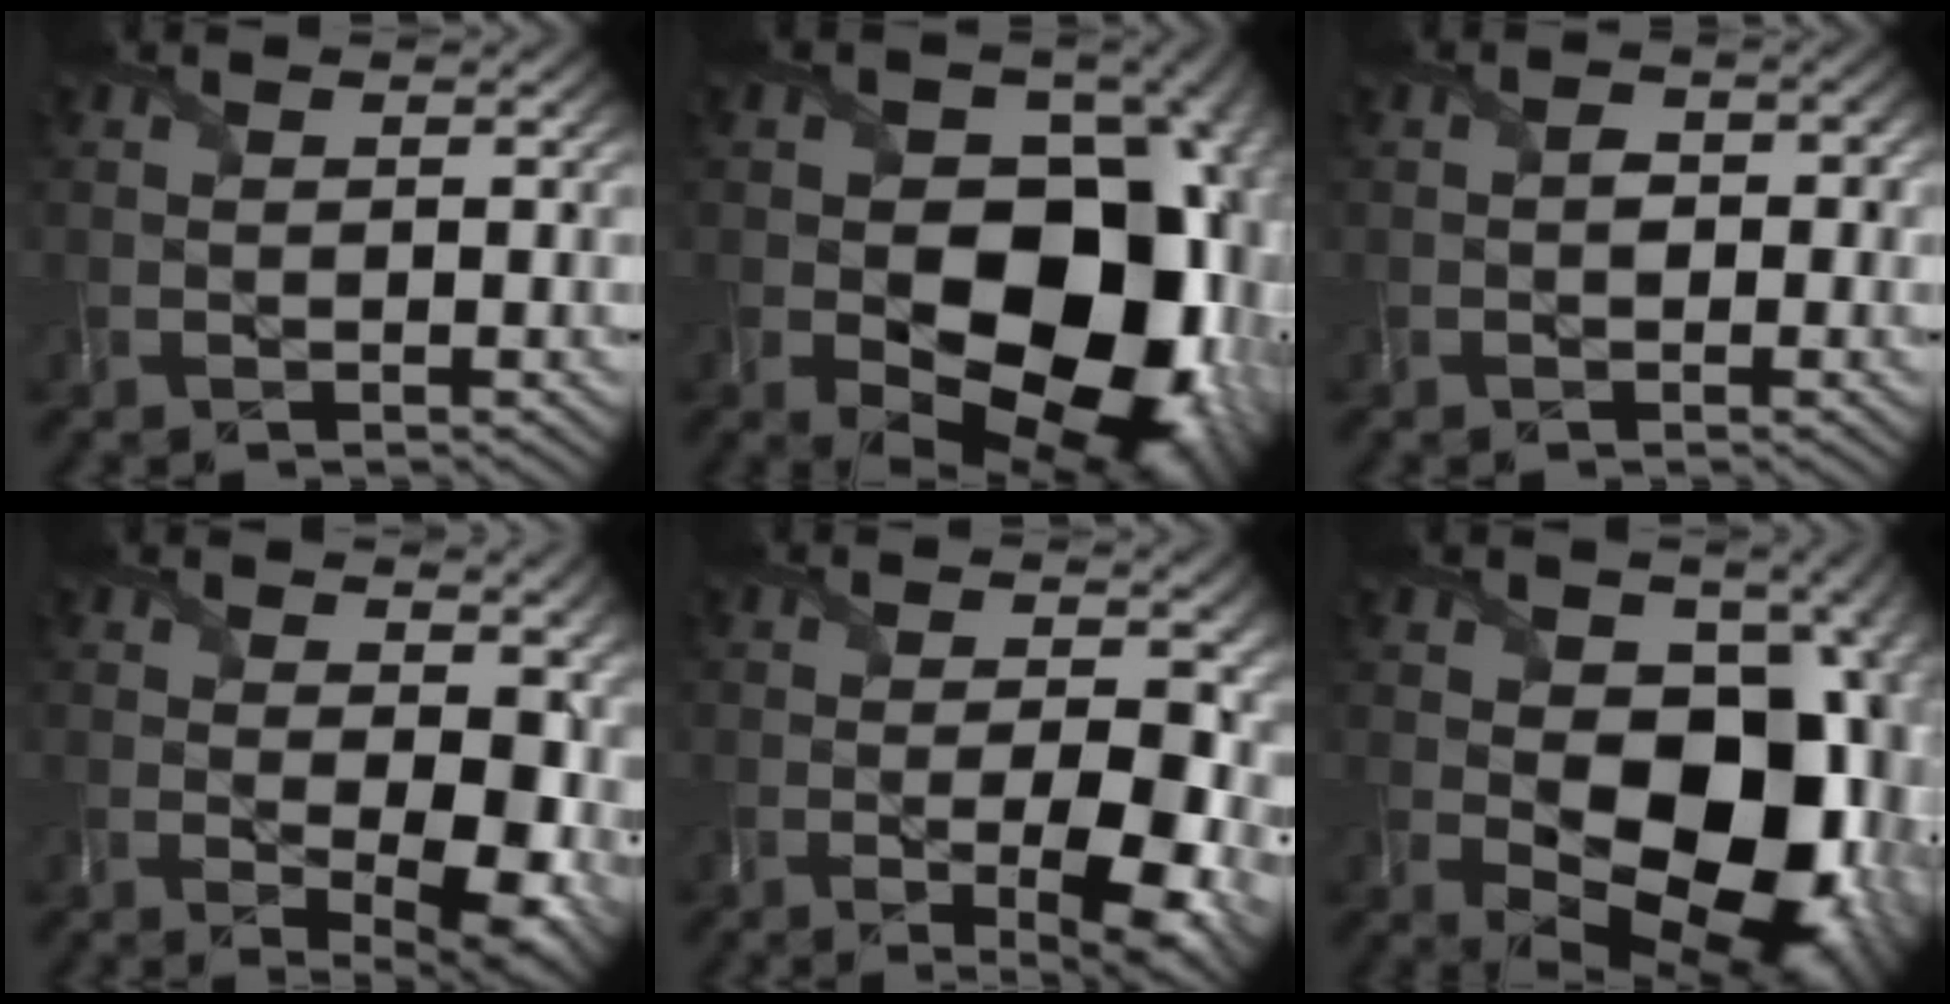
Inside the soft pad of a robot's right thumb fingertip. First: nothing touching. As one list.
[{"total": 20.2, "force": [-1.7, 14.3, 14.1], "torque": [-0.153, -0.043, -0.013]}, {"total": 1.8, "force": [-0.3, 1.3, 1.2], "torque": [-0.022, -0.003, -0.009]}, {"total": 11.8, "force": [0.0, 6.7, 9.7], "torque": [-0.140, -0.029, 0.020]}, {"total": 9.6, "force": [-2.9, 3.8, 8.3], "torque": [-0.100, -0.006, -0.042]}, {"total": 18.2, "force": [-0.8, 12.8, 13.0], "torque": [-0.143, -0.040, 0.016]}]